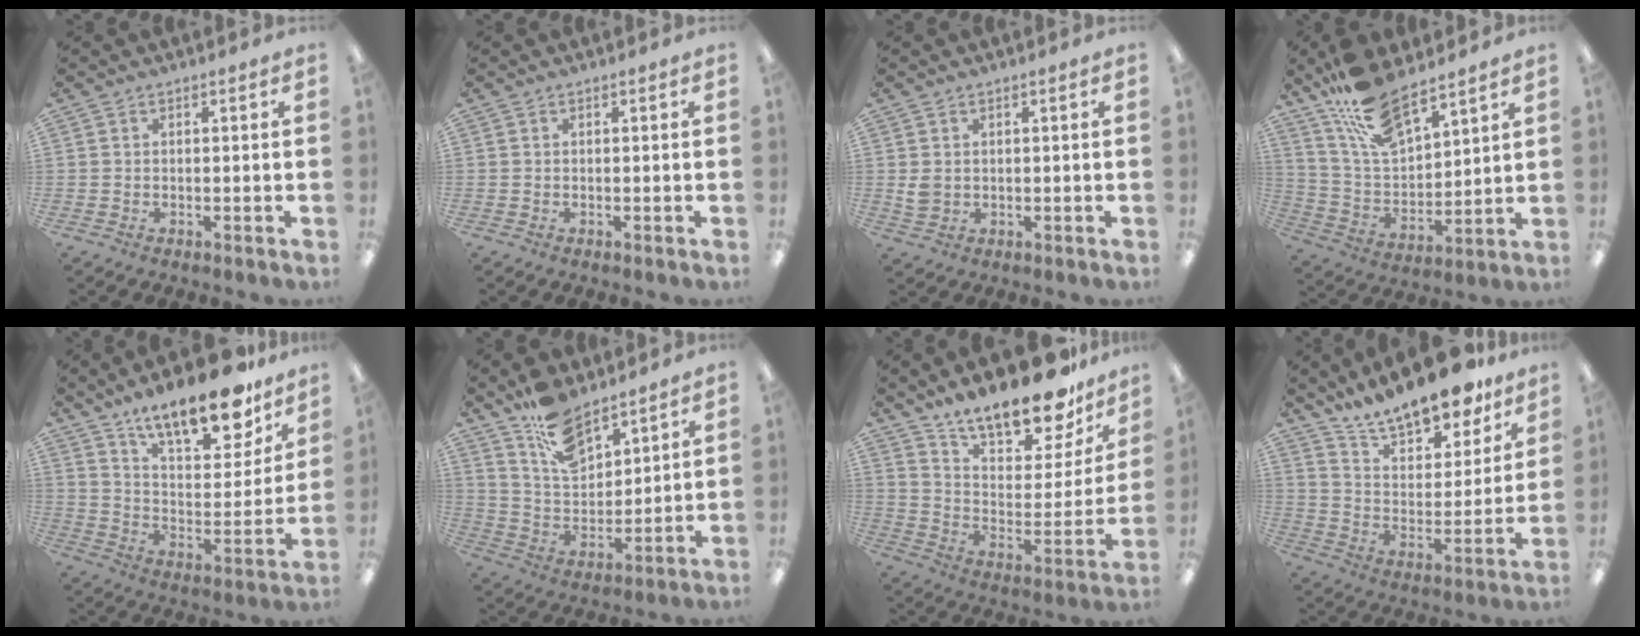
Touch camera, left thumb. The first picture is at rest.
{"total": 0.0}
{"total": 2.8, "force": [0.9, 2.2, 1.5], "torque": [-0.021, 0.000, 0.016]}
{"total": 15.6, "force": [12.1, 5.7, 8.0], "torque": [-0.176, -0.057, 0.222]}
{"total": 20.4, "force": [15.4, 7.4, 11.2], "torque": [-0.174, -0.099, 0.261]}
{"total": 12.8, "force": [9.6, 6.1, 5.9], "torque": [-0.114, -0.054, 0.180]}
{"total": 20.3, "force": [17.2, 6.3, 8.9], "torque": [-0.149, -0.116, 0.297]}
{"total": 16.5, "force": [14.5, 4.7, 6.2], "torque": [-0.113, -0.108, 0.252]}